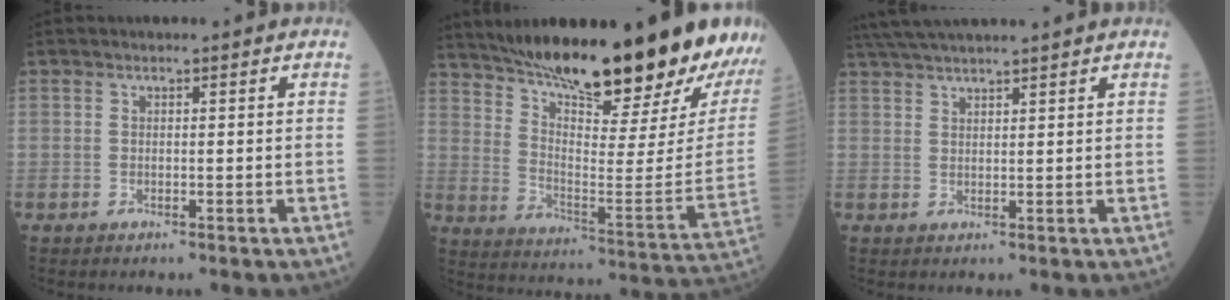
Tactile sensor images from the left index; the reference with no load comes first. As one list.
[{"total": 29.2, "force": [24.6, 2.1, 15.5], "torque": [-0.250, -0.084, 0.344]}, {"total": 7.9, "force": [6.9, -0.5, 3.8], "torque": [-0.066, 0.037, 0.114]}]